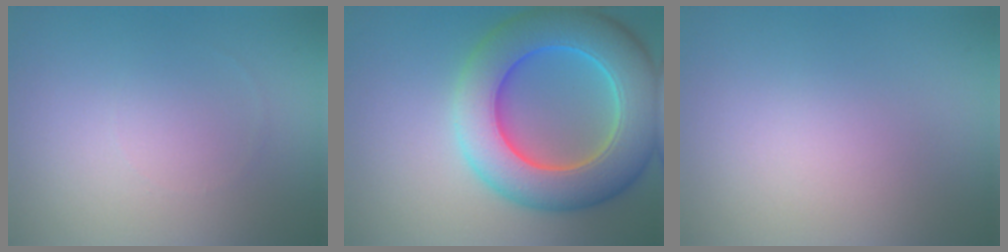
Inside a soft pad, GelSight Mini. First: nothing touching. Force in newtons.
{"total": 10.1, "press": 10.1, "slide": 0.3}
{"total": 0.0}